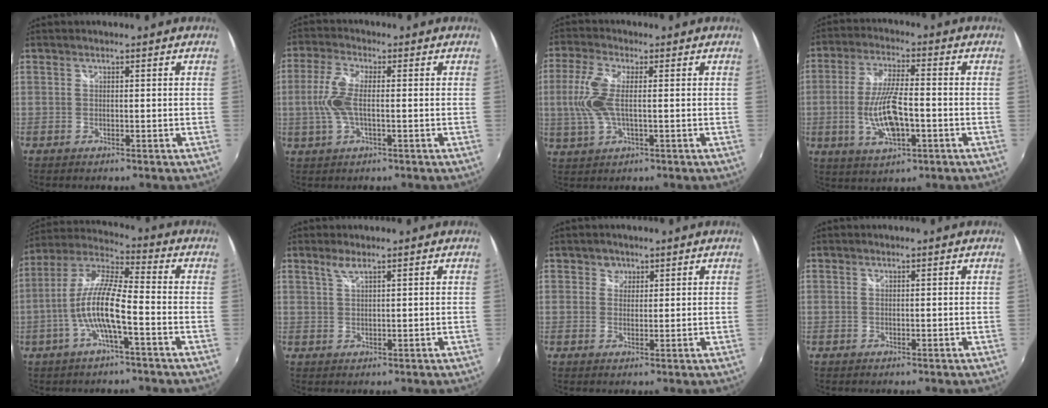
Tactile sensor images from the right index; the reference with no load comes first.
{"total": 7.5, "force": [-0.5, 2.6, 7.0], "torque": [-0.151, 0.003, -0.010]}
{"total": 8.5, "force": [0.1, 3.1, 7.9], "torque": [-0.178, 0.002, 0.003]}
{"total": 11.1, "force": [-2.7, 3.5, 10.2], "torque": [-0.202, -0.007, -0.048]}
{"total": 11.4, "force": [-3.6, 1.7, 10.7], "torque": [-0.217, 0.004, -0.070]}
{"total": 1.8, "force": [1.3, 0.2, 1.2], "torque": [-0.024, 0.001, 0.024]}
{"total": 2.0, "force": [0.9, 1.8, 0.0], "torque": [0.006, 0.008, 0.011]}
{"total": 0.0}